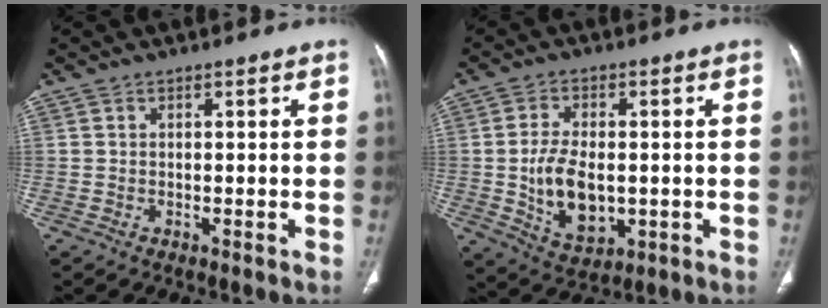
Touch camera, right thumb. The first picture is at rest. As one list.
[{"total": 10.7, "force": [-1.0, 6.4, 8.4], "torque": [-0.141, -0.005, -0.006]}]